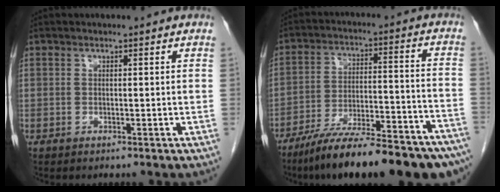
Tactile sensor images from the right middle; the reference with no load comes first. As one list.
[{"total": 24.0, "force": [-19.4, 3.4, 13.6], "torque": [-0.149, 0.002, -0.290]}]